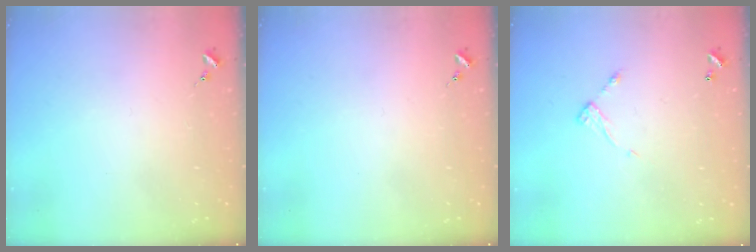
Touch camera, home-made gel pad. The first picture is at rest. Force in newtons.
{"total": 0.0}
{"total": 6.4, "press": 6.4, "slide": 0.4}